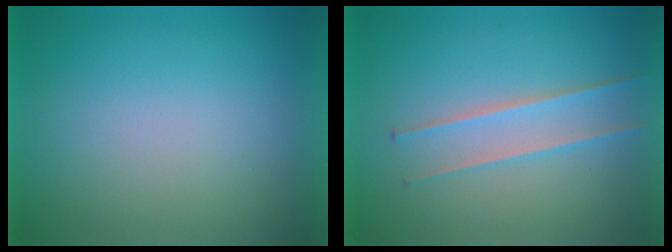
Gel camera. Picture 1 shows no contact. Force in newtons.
{"total": 2.4}